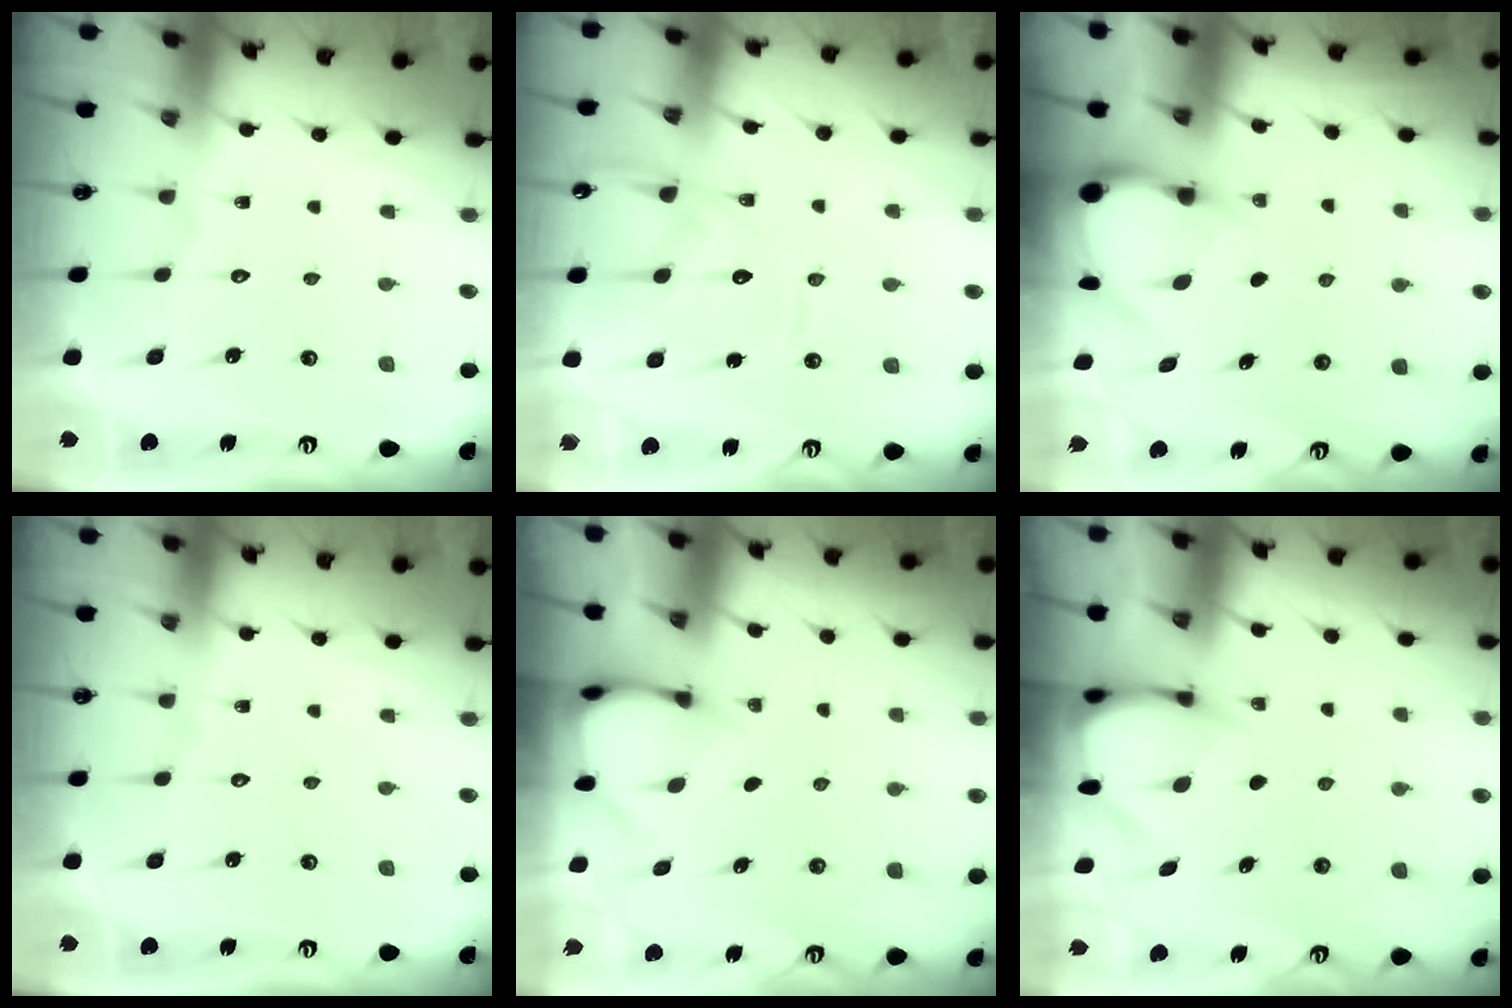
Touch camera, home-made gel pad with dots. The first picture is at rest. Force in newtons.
{"total": 14.1, "press": 14.0, "slide": 1.4}
{"total": 3.6, "press": 3.6, "slide": 0.2}
{"total": 0.0}
{"total": 3.1, "press": 3.1, "slide": 0.2}
{"total": 3.3, "press": 3.3, "slide": 0.3}